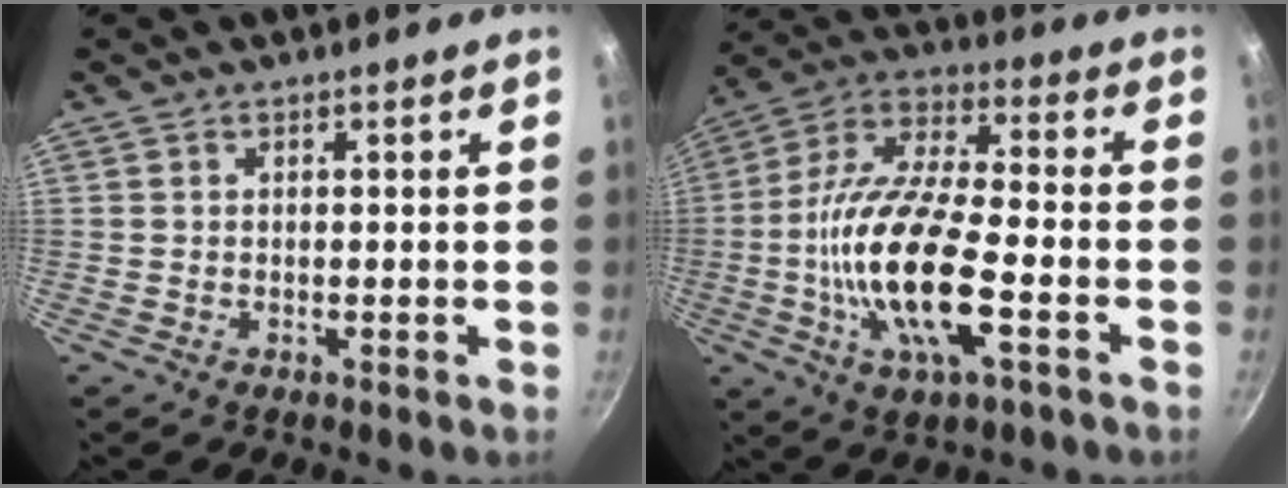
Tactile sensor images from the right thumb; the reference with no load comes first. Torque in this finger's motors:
{"motor_torque": [0.23, 2.01, 2.41, -0.37, 0.74]}